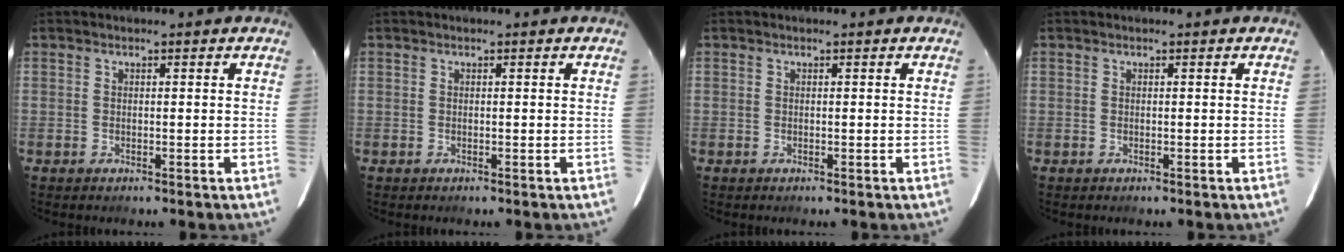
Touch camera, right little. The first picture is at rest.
{"total": 0.0}
{"total": 0.0}
{"total": 0.0}